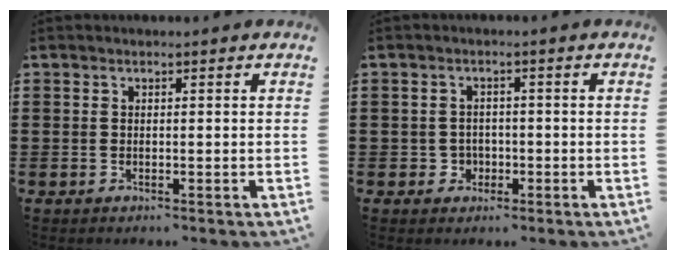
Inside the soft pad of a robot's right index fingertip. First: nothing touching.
{"total": 2.1, "force": [-0.8, 2.0, 0.4], "torque": [-0.016, 0.002, -0.019]}